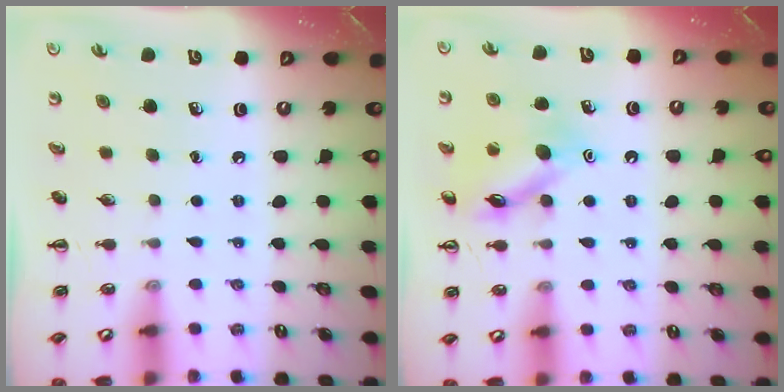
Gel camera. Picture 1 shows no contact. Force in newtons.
{"total": 12.7, "press": 12.6, "slide": 1.1}